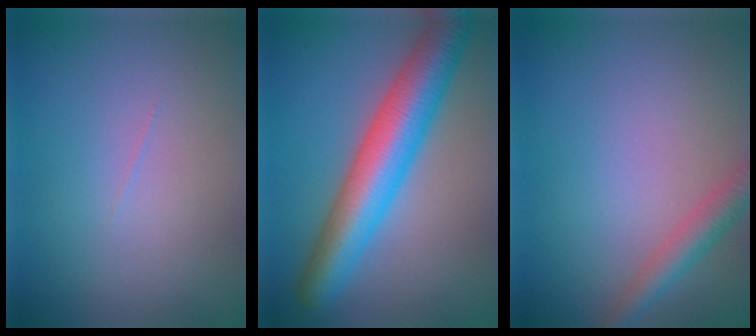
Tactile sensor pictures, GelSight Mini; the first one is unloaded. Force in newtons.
{"total": 8.5, "press": 8.5, "slide": 0.2}
{"total": 2.7, "press": 2.7, "slide": 0.2}